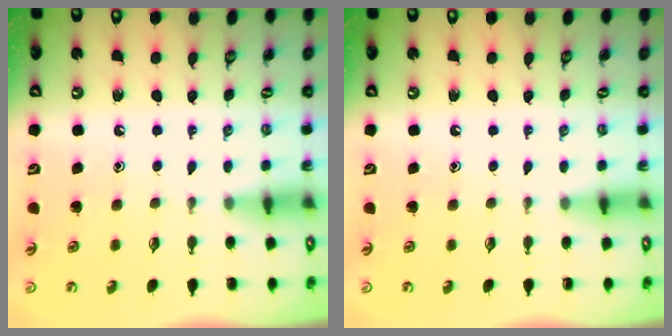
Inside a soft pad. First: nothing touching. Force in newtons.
{"total": 0.0}